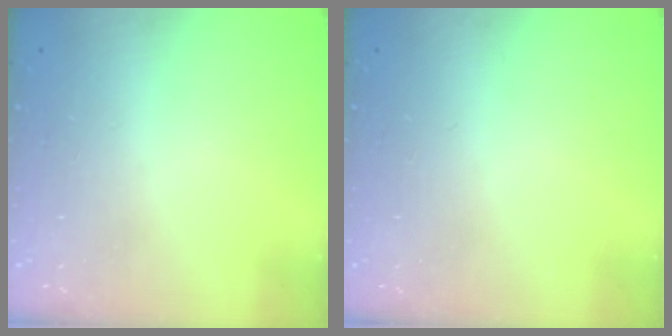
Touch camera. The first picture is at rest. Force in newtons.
{"total": 0.0}